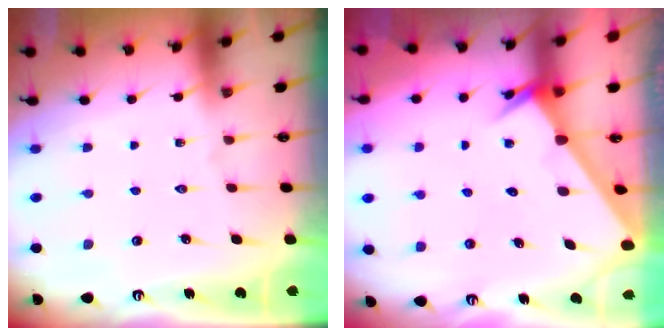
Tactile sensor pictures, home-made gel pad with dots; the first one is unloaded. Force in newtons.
{"total": 2.4, "press": 2.4, "slide": 0.1}